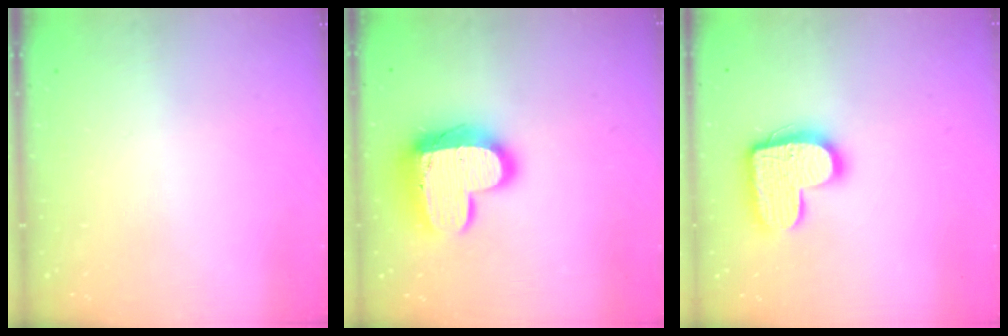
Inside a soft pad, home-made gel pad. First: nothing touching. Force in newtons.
{"total": 16.3, "press": 16.2, "slide": 1.4}
{"total": 14.9, "press": 14.9, "slide": 1.0}